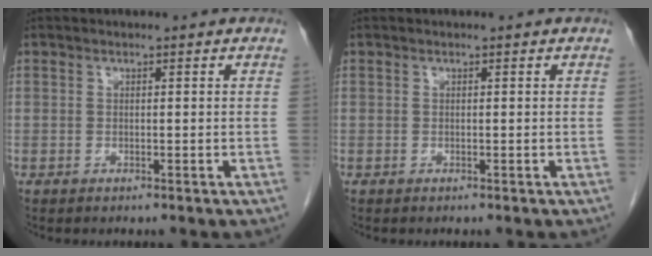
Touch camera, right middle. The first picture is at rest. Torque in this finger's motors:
{"motor_torque": [0.00, 0.00, -0.02, -0.01]}